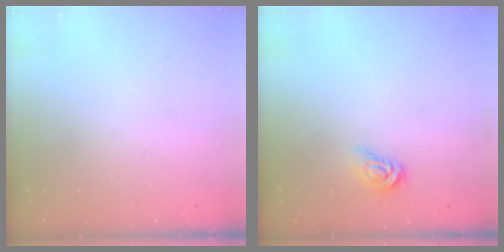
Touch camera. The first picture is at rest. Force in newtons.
{"total": 4.4, "press": 4.4, "slide": 0.5}